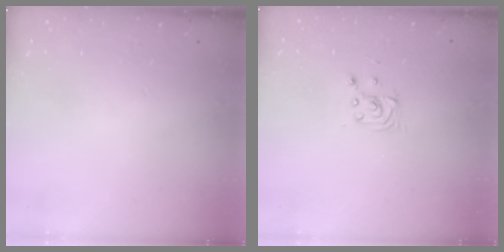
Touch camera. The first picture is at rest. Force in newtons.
{"total": 3.2, "press": 3.2, "slide": 0.4}